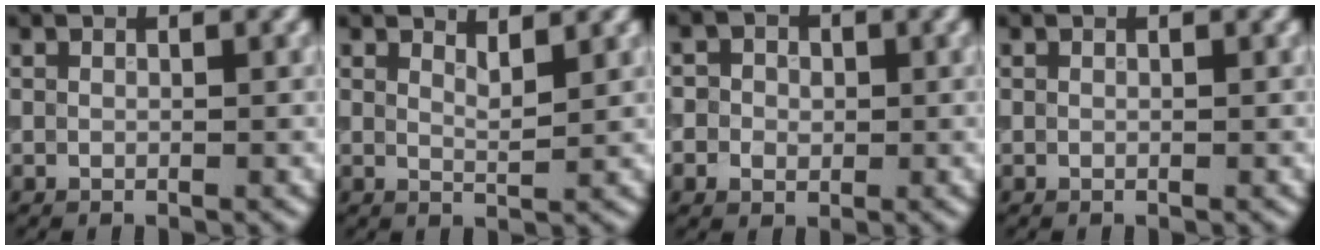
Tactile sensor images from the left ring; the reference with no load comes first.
{"total": 1.9, "force": [1.6, 0.4, 1.0], "torque": [-0.009, 0.000, 0.023]}
{"total": 4.6, "force": [0.6, 4.2, 1.8], "torque": [-0.010, 0.028, -0.013]}
{"total": 0.0}